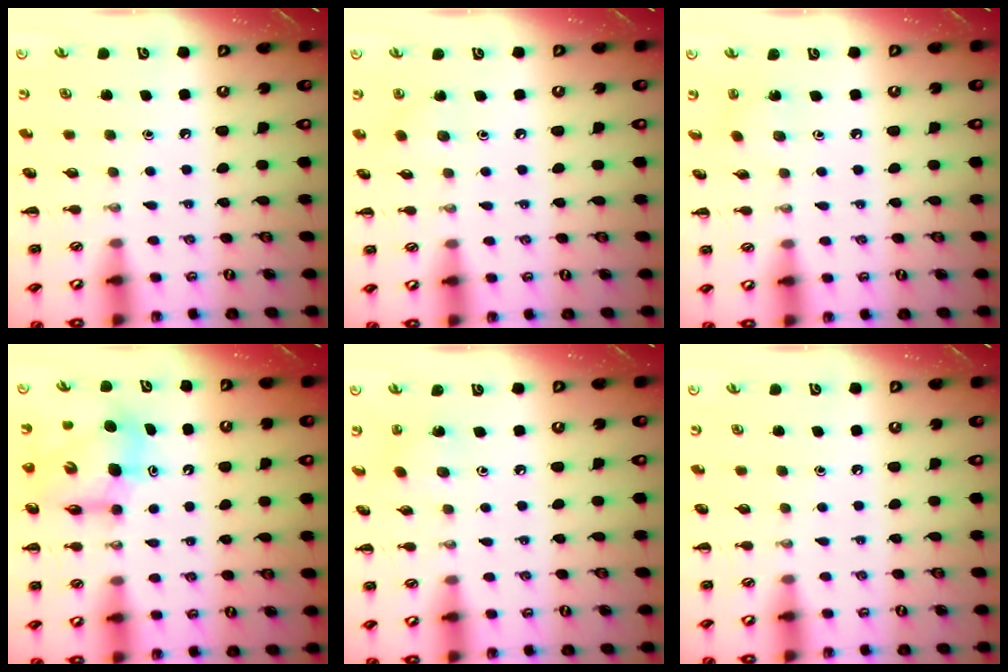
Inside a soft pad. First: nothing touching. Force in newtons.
{"total": 3.8, "press": 3.6, "slide": 1.1}
{"total": 1.8, "press": 1.7, "slide": 0.7}
{"total": 8.2, "press": 7.9, "slide": 2.5}
{"total": 2.4, "press": 2.2, "slide": 0.7}
{"total": 0.0}